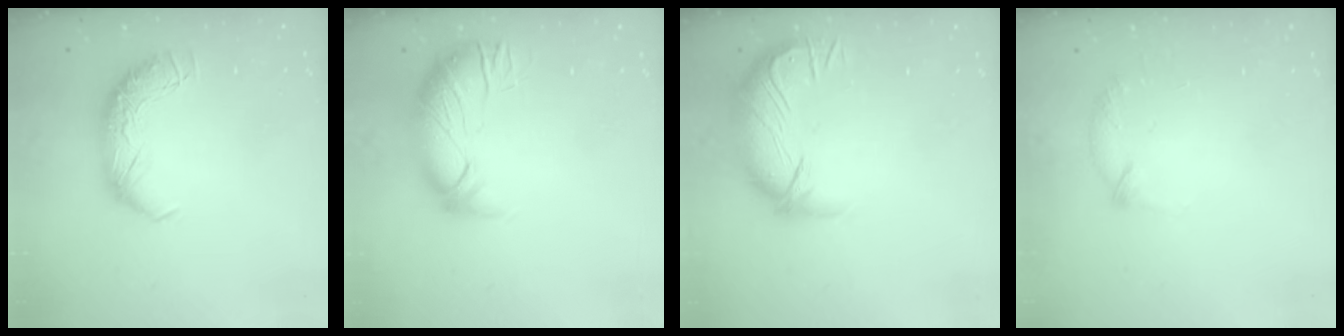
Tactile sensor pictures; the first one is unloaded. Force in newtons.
{"total": 2.9, "press": 1.4, "slide": 2.6}
{"total": 3.1, "press": 2.2, "slide": 2.1}
{"total": 6.3, "press": 6.2, "slide": 0.8}